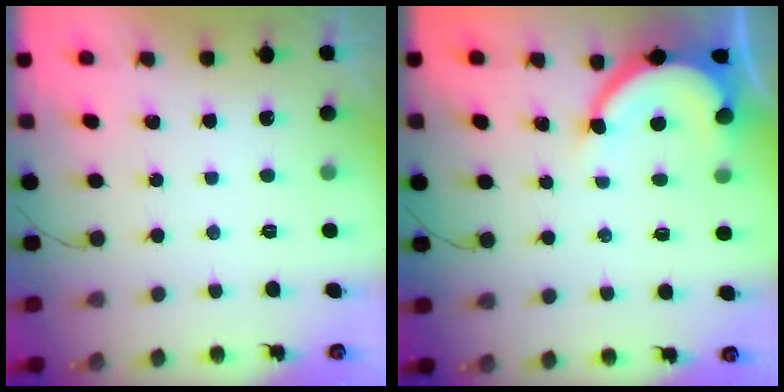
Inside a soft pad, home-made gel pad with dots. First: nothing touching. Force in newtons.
{"total": 7.5, "press": 7.4, "slide": 0.9}